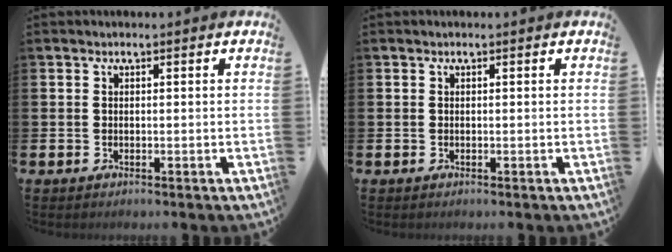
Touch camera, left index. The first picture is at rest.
{"total": 0.0}